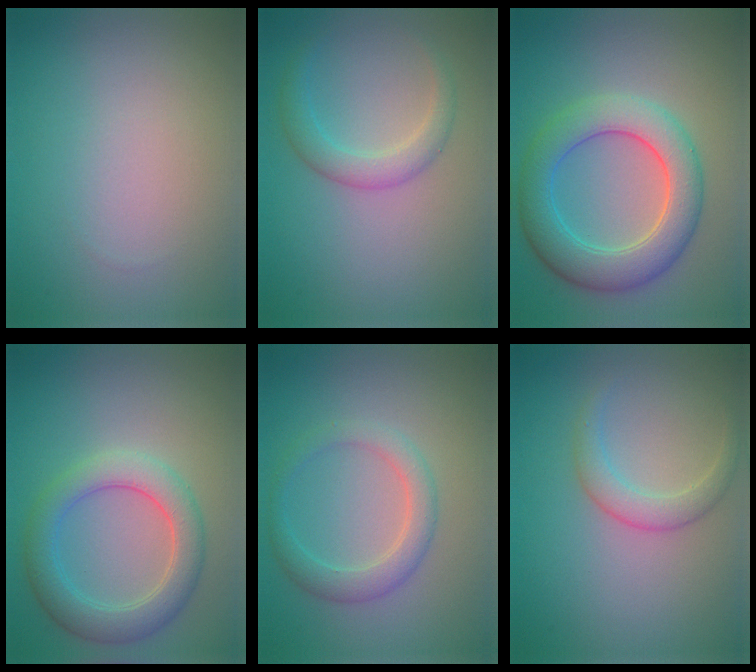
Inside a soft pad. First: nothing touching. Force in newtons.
{"total": 2.3, "press": 2.3, "slide": 0.0}
{"total": 6.4, "press": 6.4, "slide": 0.3}
{"total": 4.6, "press": 4.6, "slide": 0.1}
{"total": 2.7, "press": 2.7, "slide": 0.1}
{"total": 2.2, "press": 2.1, "slide": 0.1}